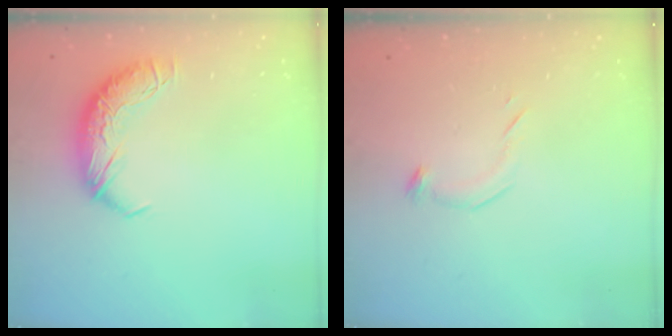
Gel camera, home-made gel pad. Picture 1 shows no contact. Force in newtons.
{"total": 6.5, "press": 6.5, "slide": 0.9}